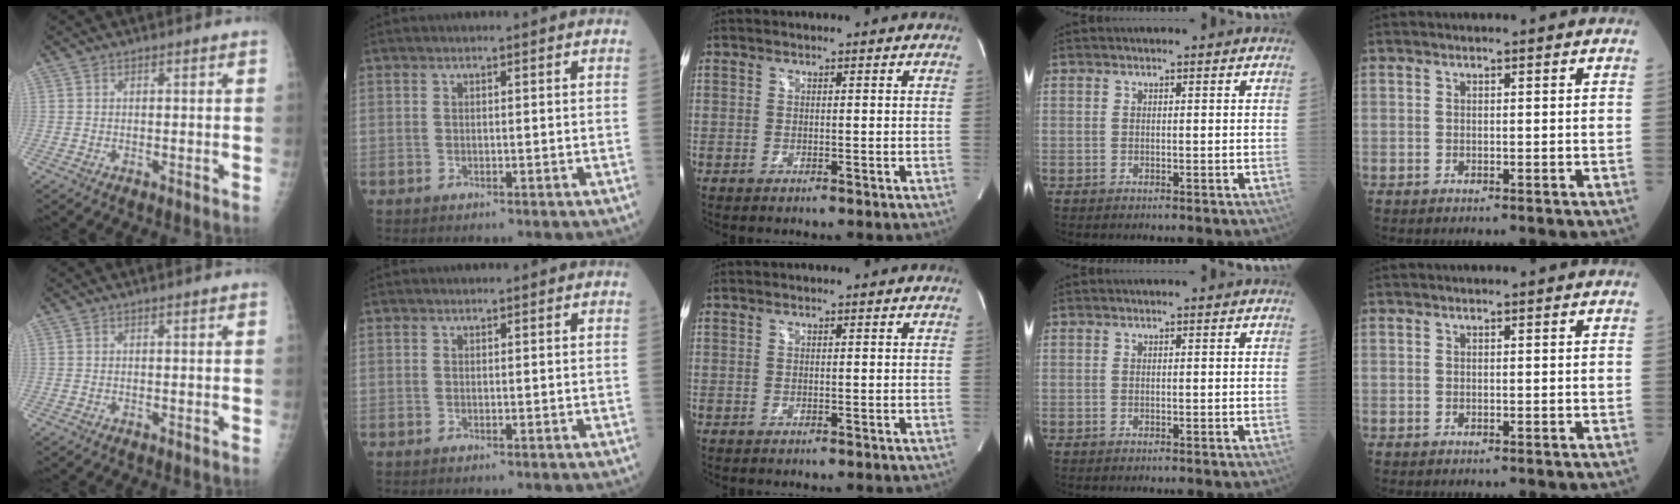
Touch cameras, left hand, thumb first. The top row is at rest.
{}